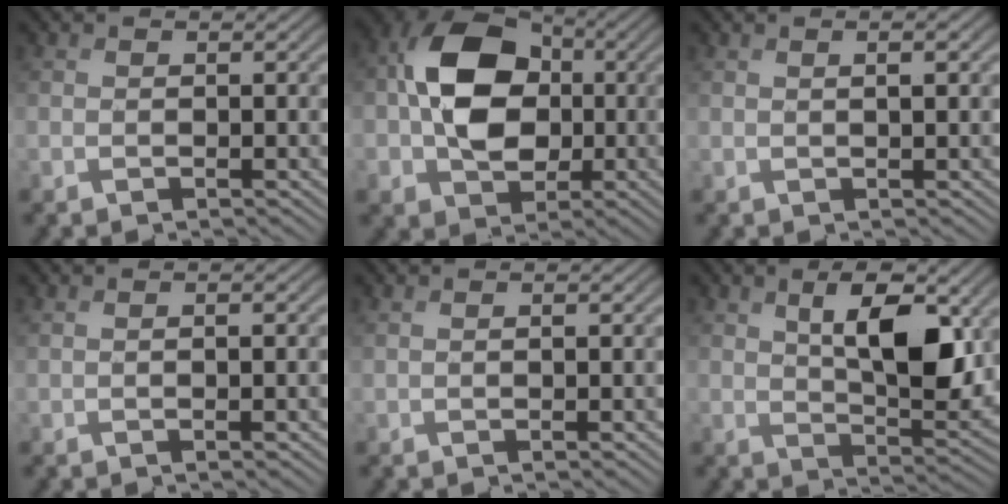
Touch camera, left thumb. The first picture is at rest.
{"total": 12.1, "force": [0.2, 9.1, 8.0], "torque": [-0.163, 0.012, -0.004]}
{"total": 1.8, "force": [0.7, 0.3, 1.6], "torque": [-0.027, 0.003, 0.013]}
{"total": 2.5, "force": [-0.1, 0.5, 2.5], "torque": [-0.045, 0.000, -0.001]}
{"total": 1.3, "force": [0.2, 0.2, 1.3], "torque": [-0.024, 0.002, 0.005]}
{"total": 9.2, "force": [3.1, 4.1, 7.6], "torque": [-0.135, -0.007, 0.058]}